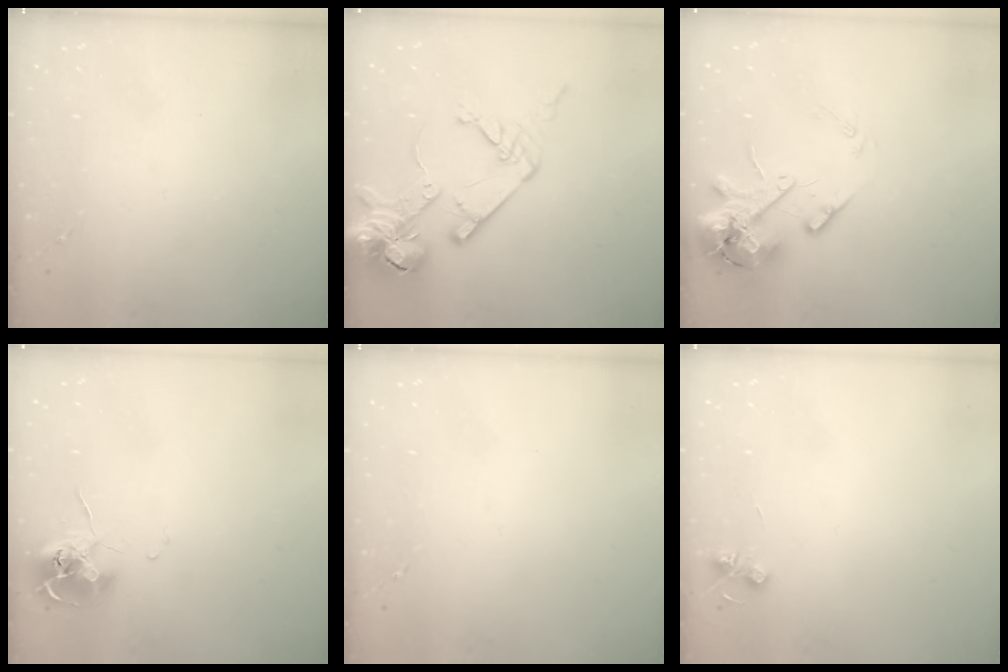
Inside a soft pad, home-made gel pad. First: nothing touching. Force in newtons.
{"total": 23.3, "press": 23.1, "slide": 3.0}
{"total": 14.0, "press": 13.8, "slide": 2.4}
{"total": 10.4, "press": 10.4, "slide": 0.9}
{"total": 0.0}
{"total": 4.6, "press": 4.6, "slide": 0.6}